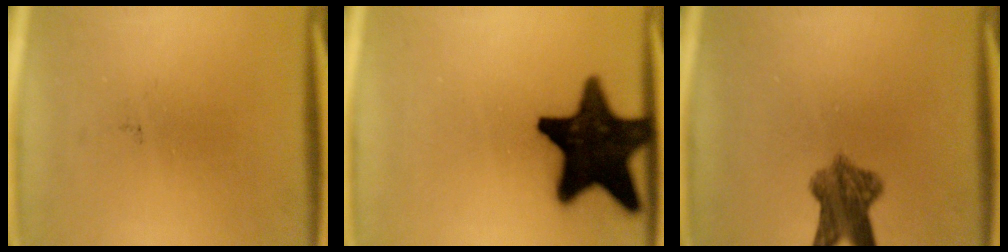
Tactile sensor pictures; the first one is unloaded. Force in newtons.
{"total": 19.8}
{"total": 6.8}